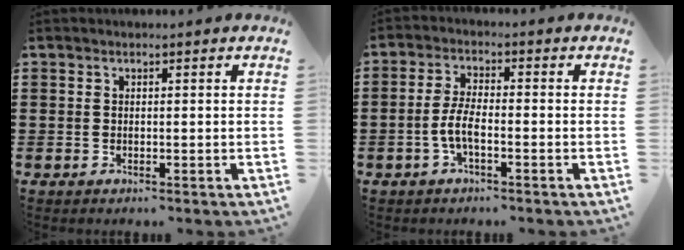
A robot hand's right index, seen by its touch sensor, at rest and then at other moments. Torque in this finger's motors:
{"motor_torque": [2.14, 0.00, 0.48, 0.16]}